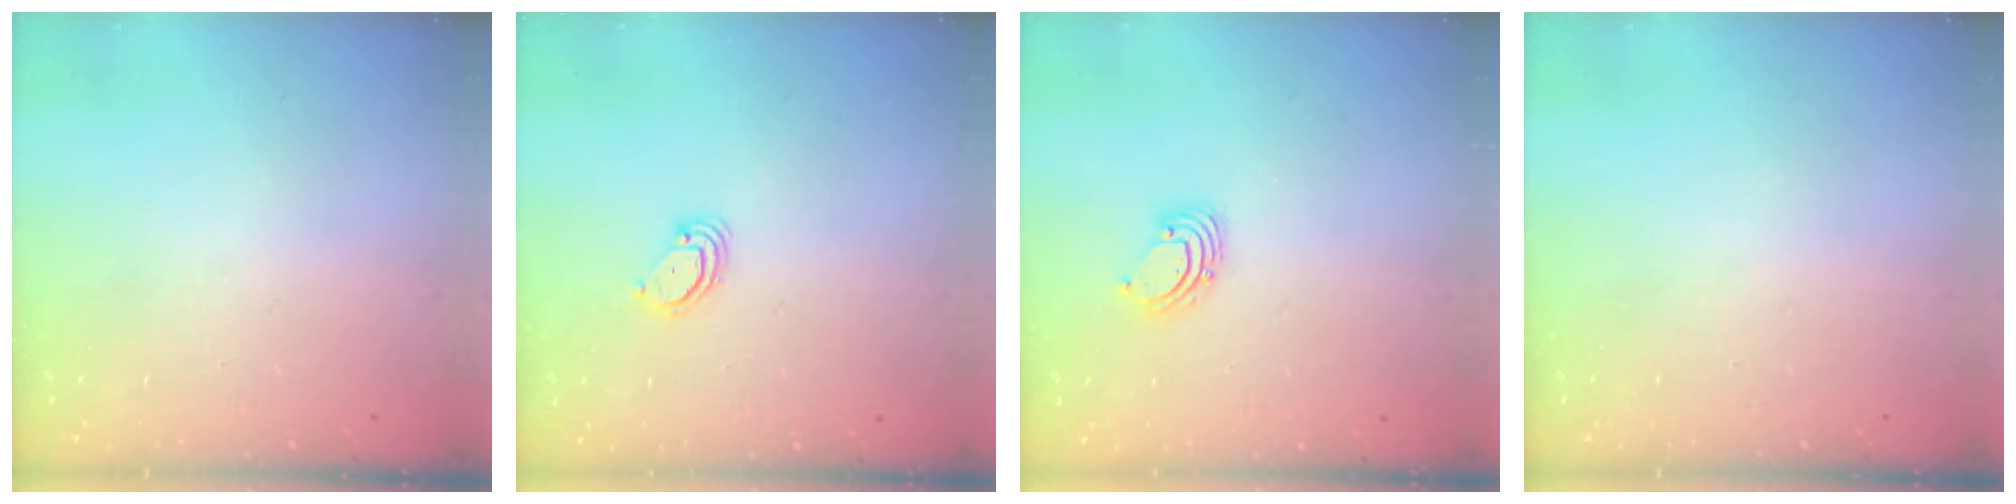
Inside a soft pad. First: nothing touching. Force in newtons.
{"total": 3.0, "press": 3.0, "slide": 0.2}
{"total": 2.2, "press": 2.2, "slide": 0.2}
{"total": 0.0}